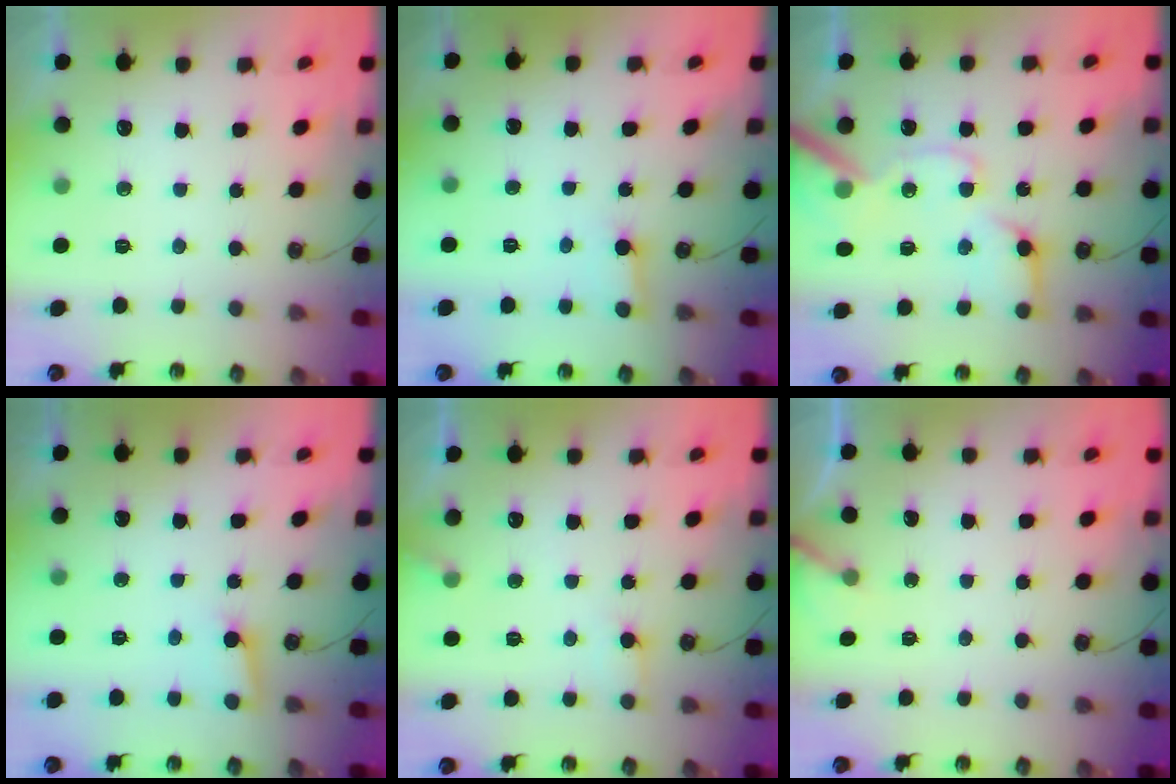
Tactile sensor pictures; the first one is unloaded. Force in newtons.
{"total": 2.7, "press": 2.7, "slide": 0.1}
{"total": 17.8, "press": 17.6, "slide": 2.3}
{"total": 3.0, "press": 2.9, "slide": 0.3}
{"total": 6.4, "press": 6.4, "slide": 0.6}
{"total": 3.0, "press": 3.0, "slide": 0.3}